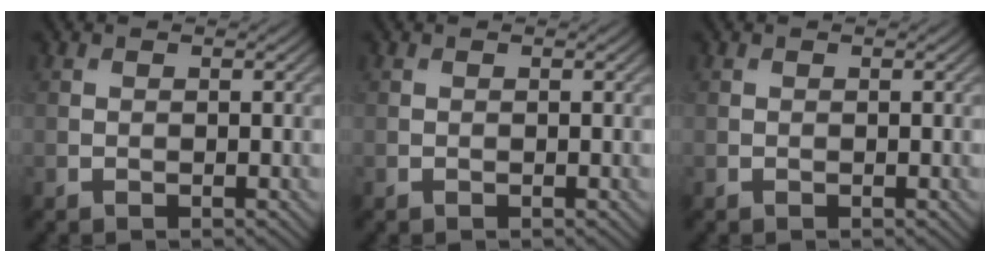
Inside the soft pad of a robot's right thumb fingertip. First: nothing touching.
{"total": 0.0}
{"total": 0.0}